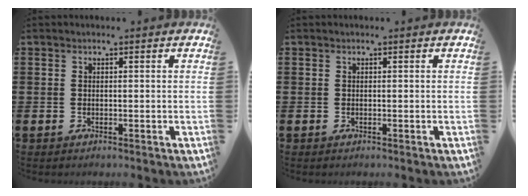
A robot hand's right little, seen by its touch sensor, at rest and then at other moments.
{"total": 0.0}